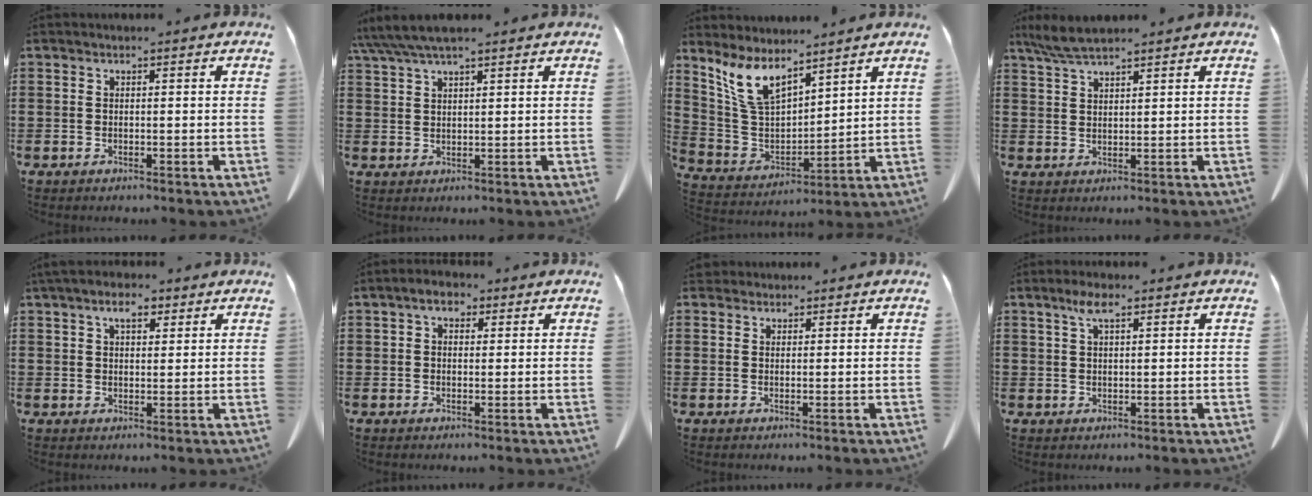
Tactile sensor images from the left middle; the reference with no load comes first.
{"total": 4.2, "force": [3.4, 0.5, 2.5], "torque": [-0.056, -0.005, 0.063]}
{"total": 9.1, "force": [7.1, 2.9, 4.9], "torque": [-0.119, -0.023, 0.133]}
{"total": 4.2, "force": [3.4, 0.7, 2.3], "torque": [-0.055, -0.002, 0.065]}
{"total": 4.4, "force": [2.8, 2.0, 2.7], "torque": [-0.055, 0.008, 0.046]}
{"total": 3.1, "force": [1.8, 1.6, 1.9], "torque": [-0.037, 0.007, 0.029]}
{"total": 1.6, "force": [1.4, 0.7, 0.3], "torque": [-0.011, 0.004, 0.029]}
{"total": 2.9, "force": [1.5, 1.0, 2.3], "torque": [-0.052, 0.007, 0.026]}